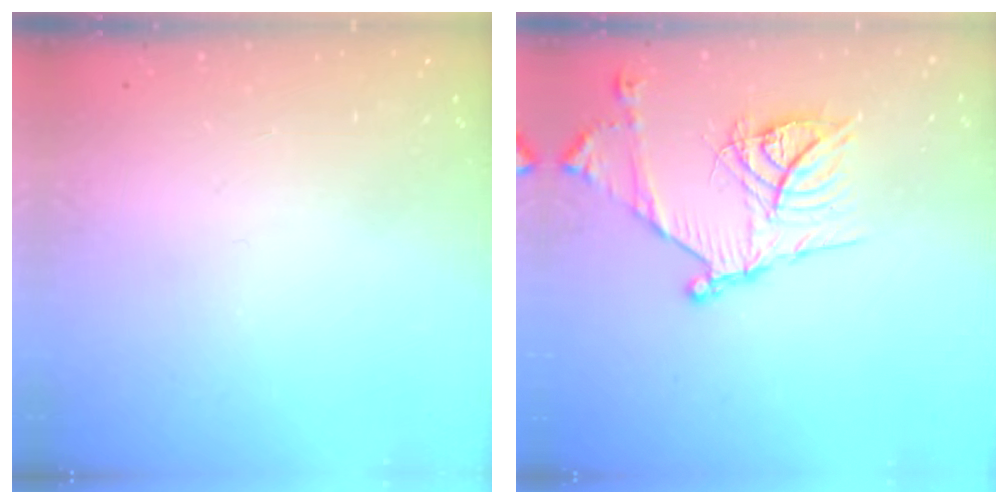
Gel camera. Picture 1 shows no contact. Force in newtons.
{"total": 18.9, "press": 18.8, "slide": 1.9}